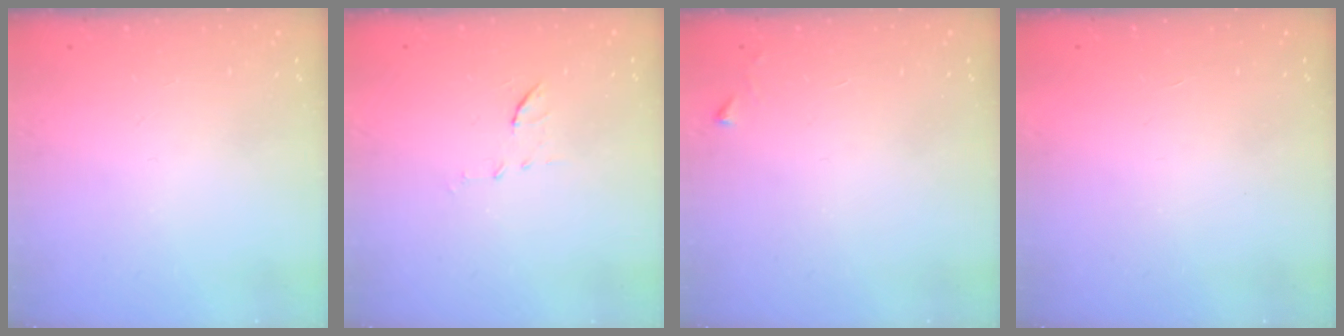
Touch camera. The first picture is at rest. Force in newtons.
{"total": 5.7, "press": 5.6, "slide": 1.3}
{"total": 2.3, "press": 2.3, "slide": 0.4}
{"total": 1.6, "press": 1.6, "slide": 0.1}